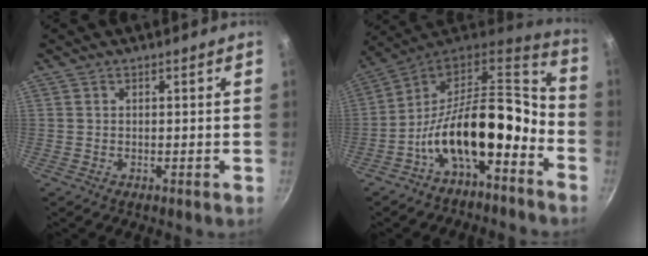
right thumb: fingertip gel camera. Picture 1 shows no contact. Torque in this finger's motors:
{"motor_torque": [2.62, 2.39, 1.59, -1.18, 0.21]}